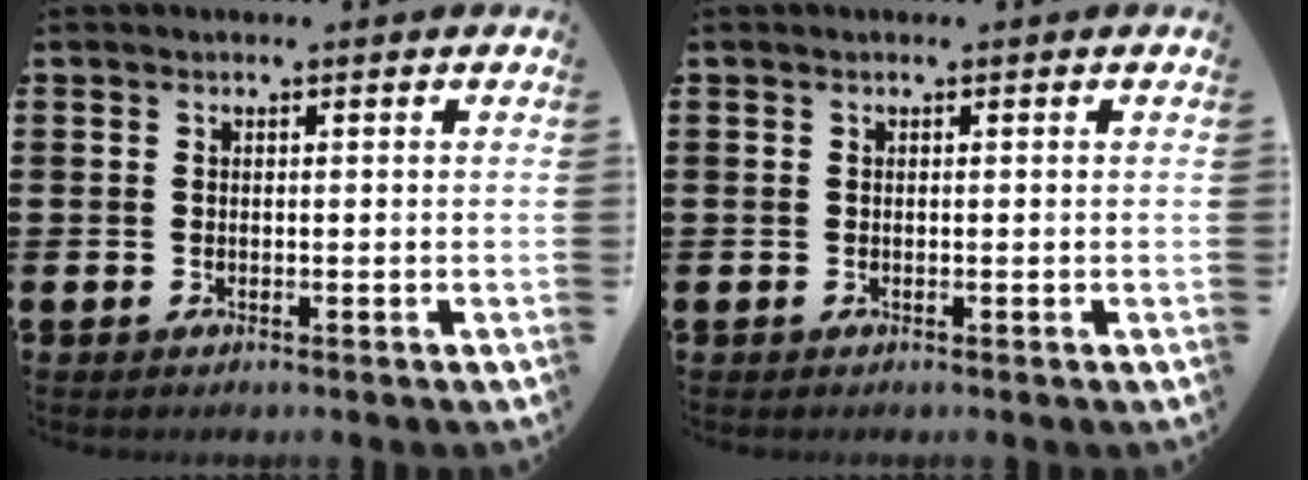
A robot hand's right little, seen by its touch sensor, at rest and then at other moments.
{"total": 0.0}